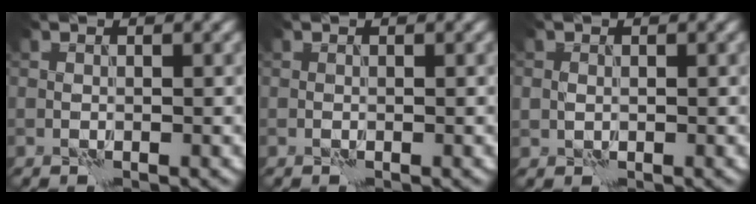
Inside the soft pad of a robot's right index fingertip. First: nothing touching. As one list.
[{"total": 0.0}, {"total": 0.7, "force": [0.2, 0.6, 0.1], "torque": [-0.001, -0.001, 0.002]}]